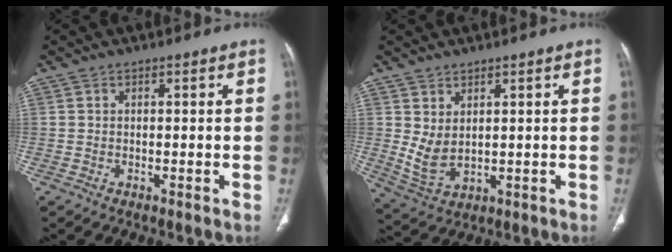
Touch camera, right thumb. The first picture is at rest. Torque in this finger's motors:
{"motor_torque": [-0.28, 0.39, 0.21, 0.28, 0.05]}